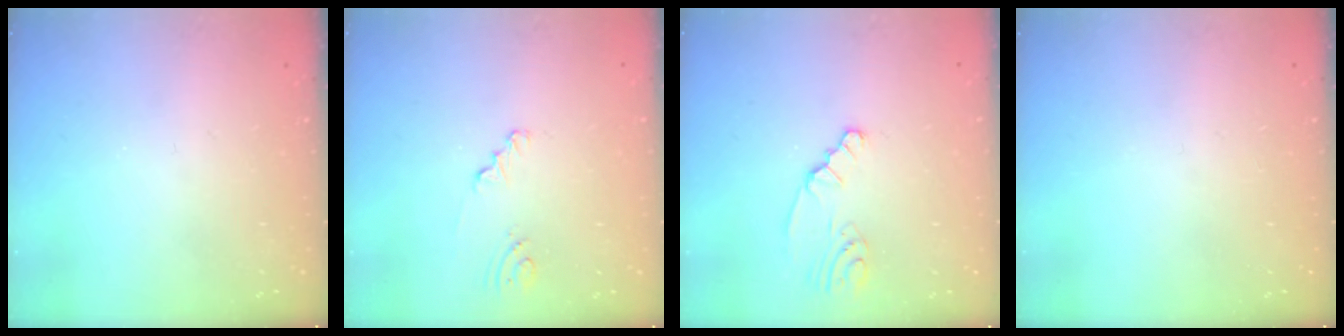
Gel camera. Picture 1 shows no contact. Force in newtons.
{"total": 1.2, "press": 1.1, "slide": 0.1}
{"total": 0.9, "press": 0.9, "slide": 0.2}
{"total": 0.0}